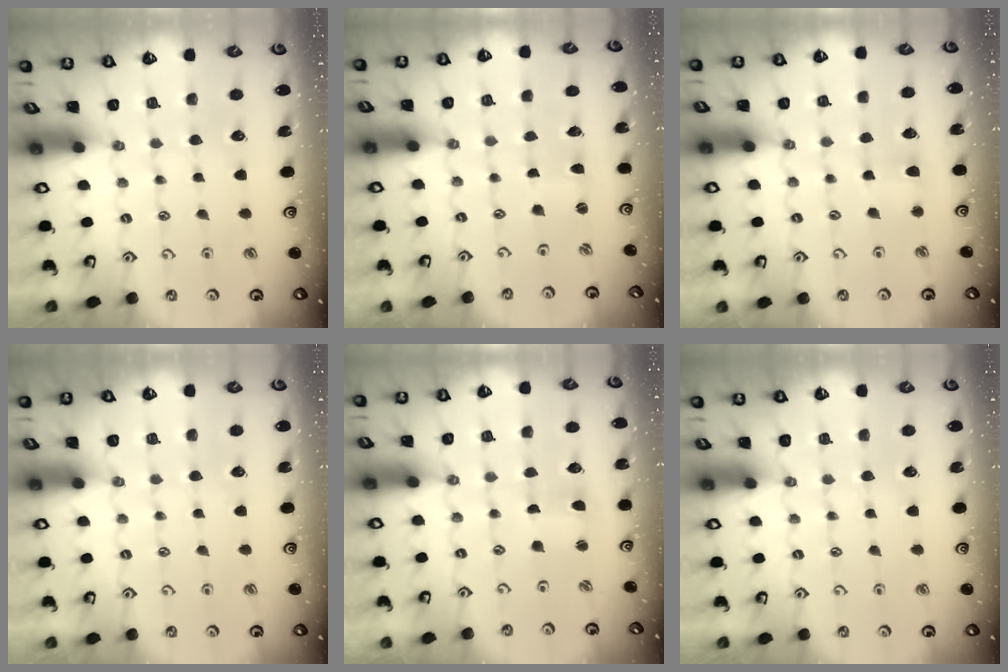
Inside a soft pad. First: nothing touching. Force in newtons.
{"total": 1.5, "press": 1.4, "slide": 0.2}
{"total": 3.3, "press": 3.3, "slide": 0.5}
{"total": 0.0}
{"total": 2.5, "press": 2.5, "slide": 0.3}
{"total": 0.0}